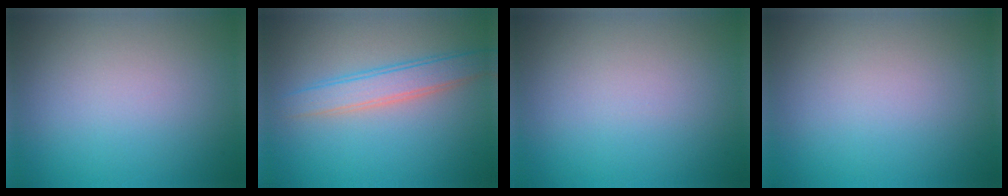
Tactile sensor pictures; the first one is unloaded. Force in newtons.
{"total": 3.4, "press": 3.4, "slide": 0.1}
{"total": 0.0}
{"total": 0.0}